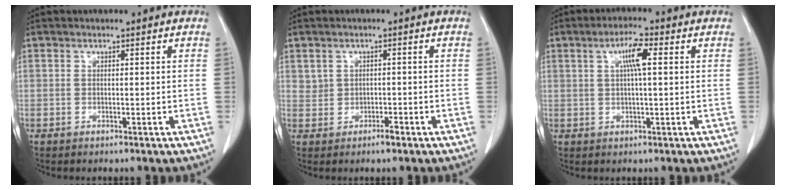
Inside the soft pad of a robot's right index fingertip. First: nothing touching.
{"total": 1.8, "force": [-0.2, 1.4, 1.1], "torque": [-0.017, 0.005, 0.002]}
{"total": 4.6, "force": [1.3, 0.5, 4.4], "torque": [-0.082, 0.006, 0.022]}